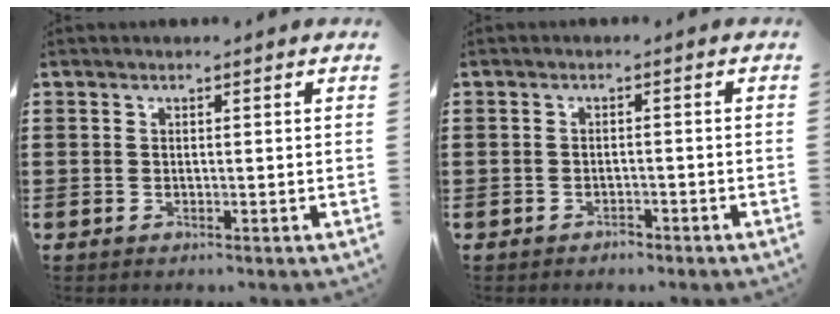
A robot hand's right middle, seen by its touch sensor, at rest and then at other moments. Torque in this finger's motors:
{"motor_torque": [2.14, 0.00, -0.01, 0.00]}